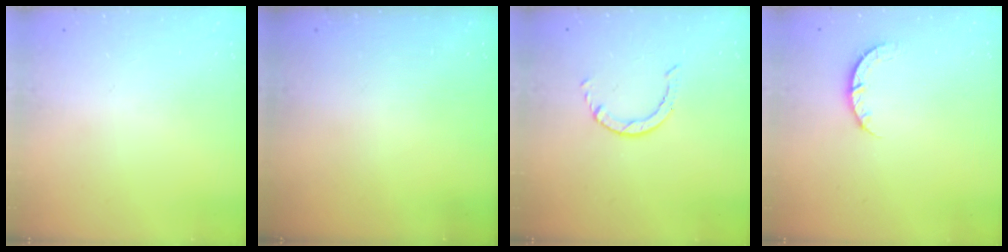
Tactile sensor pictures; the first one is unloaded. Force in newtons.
{"total": 0.0}
{"total": 0.6, "press": 0.6, "slide": 0.1}
{"total": 3.4, "press": 3.4, "slide": 0.4}